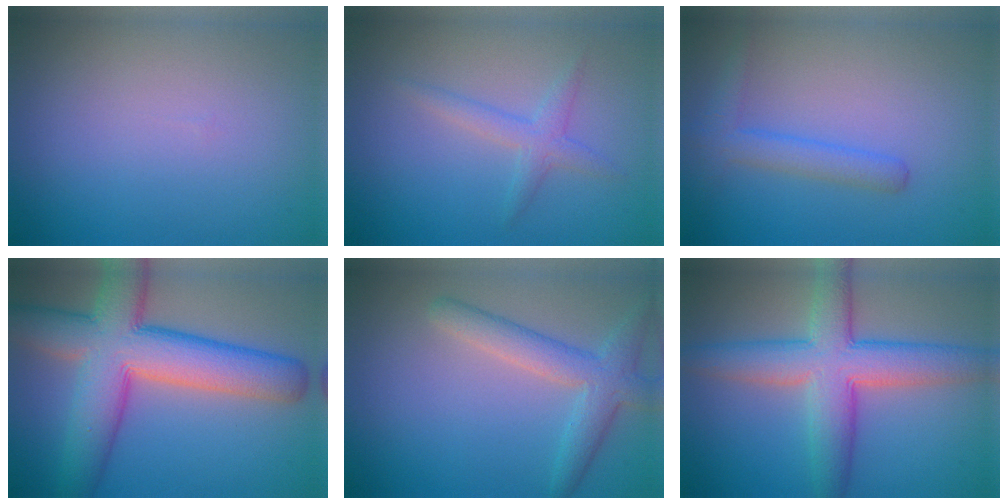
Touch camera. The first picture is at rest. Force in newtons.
{"total": 1.9, "press": 1.9, "slide": 0.1}
{"total": 2.5, "press": 2.5, "slide": 0.0}
{"total": 11.1, "press": 11.1, "slide": 0.4}
{"total": 3.8, "press": 3.8, "slide": 0.1}
{"total": 7.6, "press": 7.6, "slide": 0.5}